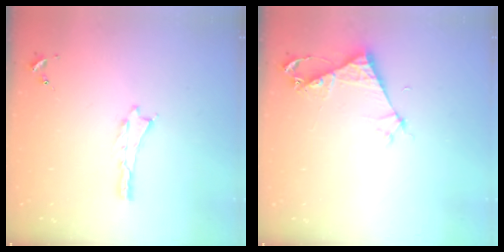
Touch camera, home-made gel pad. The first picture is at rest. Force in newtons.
{"total": 4.0, "press": 4.0, "slide": 0.3}